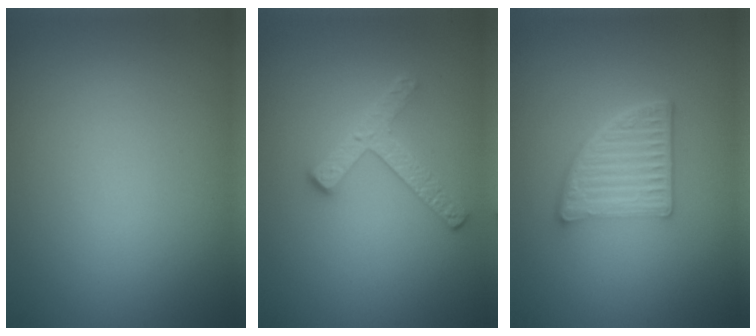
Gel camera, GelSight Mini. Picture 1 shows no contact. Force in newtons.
{"total": 2.6, "press": 2.4, "slide": 0.9}
{"total": 5.5, "press": 3.7, "slide": 4.1}